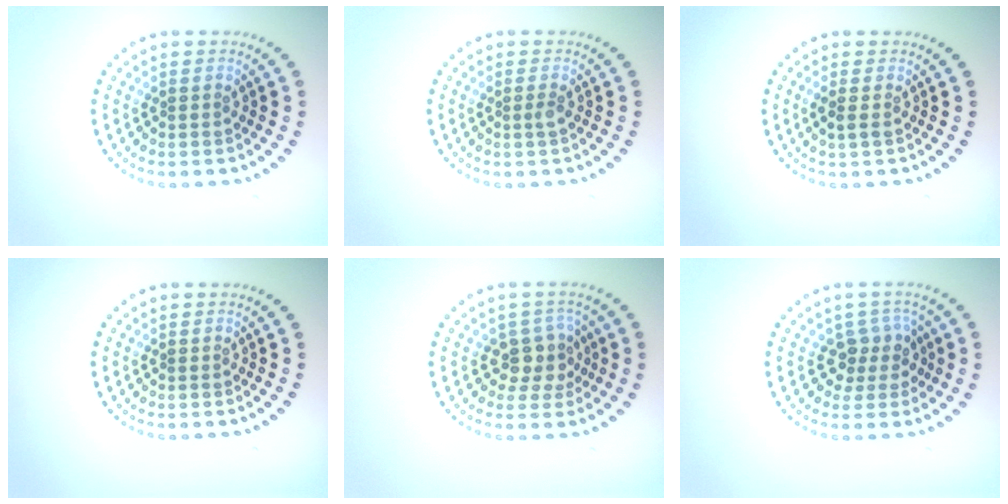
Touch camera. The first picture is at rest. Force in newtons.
{"total": 0.8, "press": 0.5, "slide": 0.6}
{"total": 1.1, "press": 1.0, "slide": 0.5}
{"total": 0.0}
{"total": 2.7, "press": 2.2, "slide": 1.5}
{"total": 2.6, "press": 2.1, "slide": 1.6}